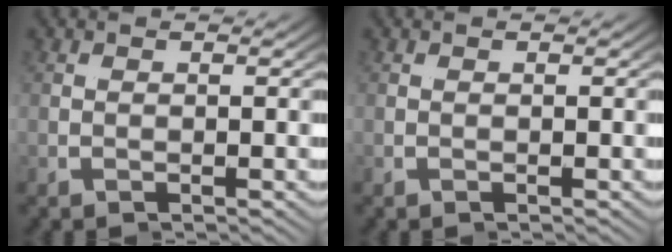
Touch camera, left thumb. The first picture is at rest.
{"total": 0.0}